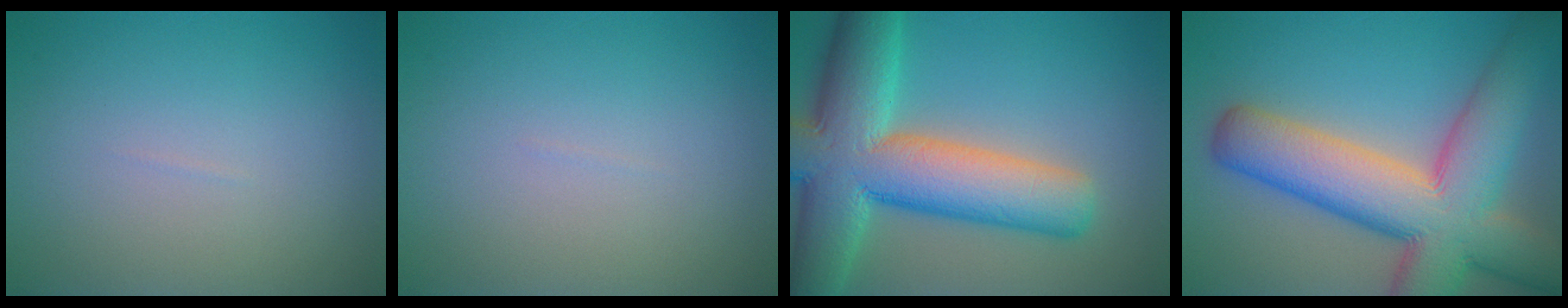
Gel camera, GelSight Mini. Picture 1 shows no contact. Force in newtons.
{"total": 0.0}
{"total": 13.0, "press": 13.0, "slide": 1.0}
{"total": 12.9, "press": 12.9, "slide": 0.6}